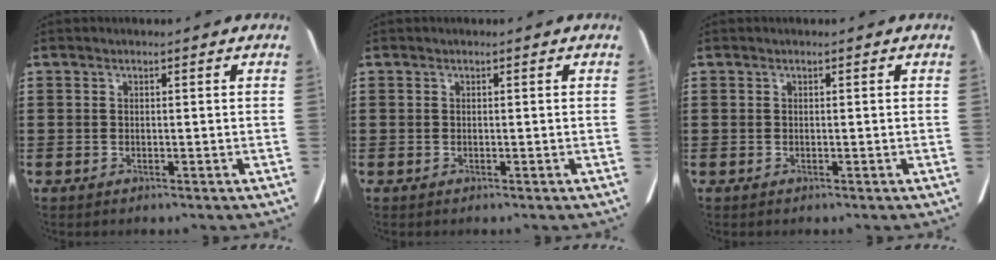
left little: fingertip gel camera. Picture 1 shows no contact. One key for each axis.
{"total": 0.0}
{"total": 0.0}